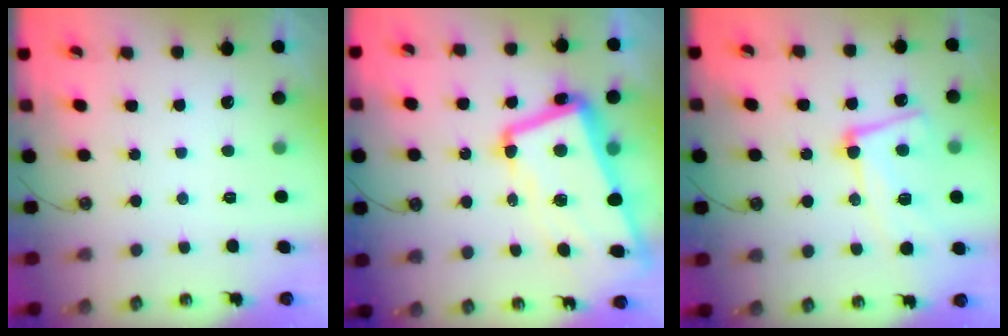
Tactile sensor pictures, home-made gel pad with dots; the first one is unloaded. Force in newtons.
{"total": 13.2, "press": 12.9, "slide": 2.6}
{"total": 11.6, "press": 11.4, "slide": 2.2}